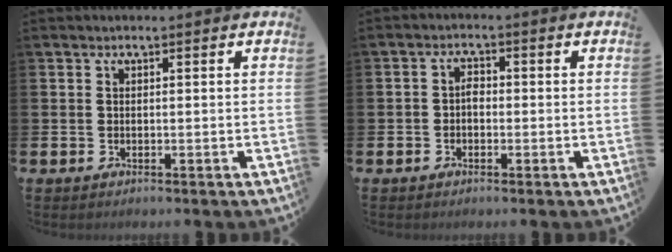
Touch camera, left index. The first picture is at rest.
{"total": 1.9, "force": [-0.6, 1.3, 1.3], "torque": [-0.021, 0.006, -0.015]}